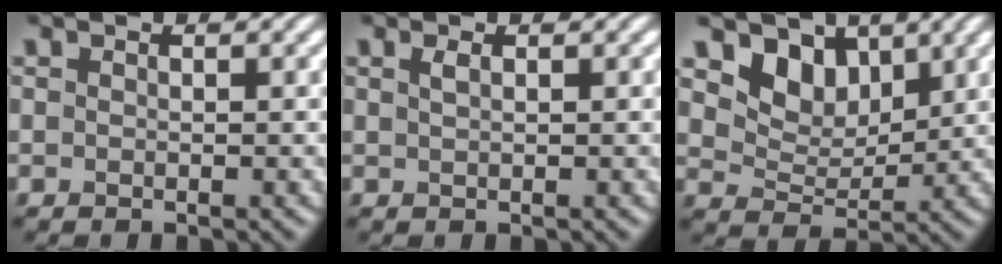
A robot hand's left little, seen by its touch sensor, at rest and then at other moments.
{"total": 0.8, "force": [0.4, 0.3, 0.6], "torque": [-0.014, 0.003, 0.008]}
{"total": 5.3, "force": [3.4, 3.4, 2.1], "torque": [-0.049, -0.027, 0.074]}